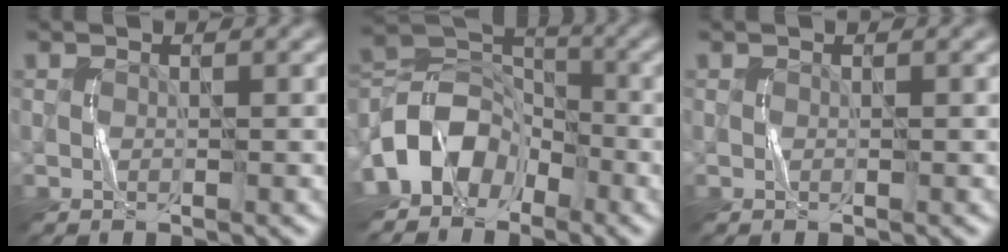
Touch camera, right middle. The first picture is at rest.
{"total": 6.1, "force": [-3.5, 4.3, 2.6], "torque": [-0.035, 0.010, -0.077]}
{"total": 0.0}